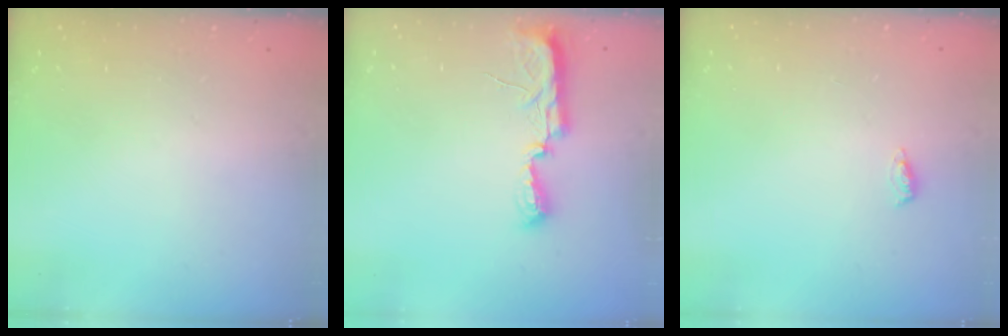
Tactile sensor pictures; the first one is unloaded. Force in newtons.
{"total": 9.8, "press": 8.9, "slide": 4.2}
{"total": 3.8, "press": 3.6, "slide": 1.2}